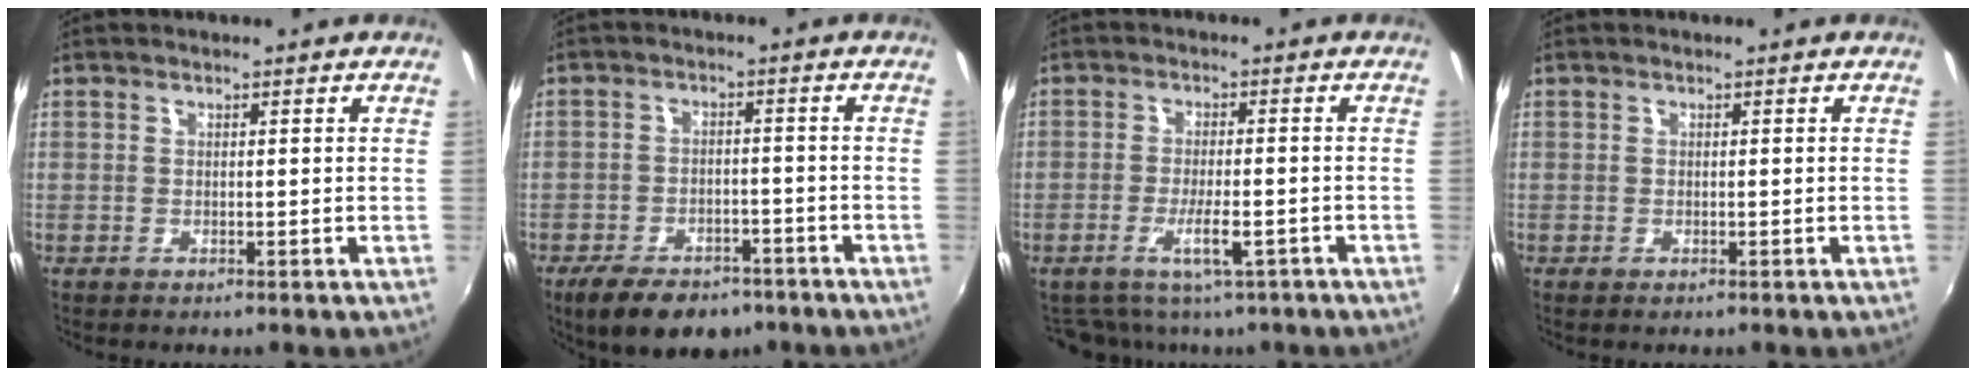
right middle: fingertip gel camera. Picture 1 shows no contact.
{"total": 11.0, "force": [-7.7, 5.6, 5.4], "torque": [-0.126, -0.005, -0.115]}
{"total": 5.5, "force": [-3.6, 1.7, 3.8], "torque": [-0.078, -0.014, -0.054]}
{"total": 0.0}